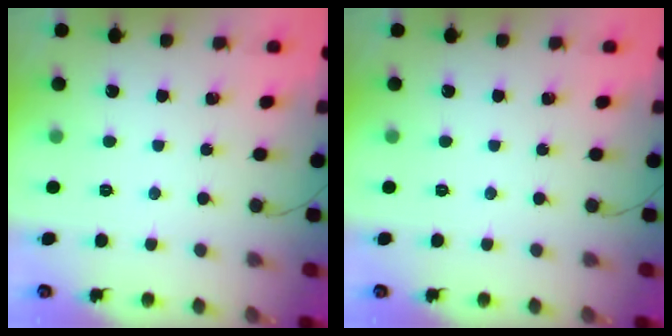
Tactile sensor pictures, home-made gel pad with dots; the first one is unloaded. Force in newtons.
{"total": 0.0}